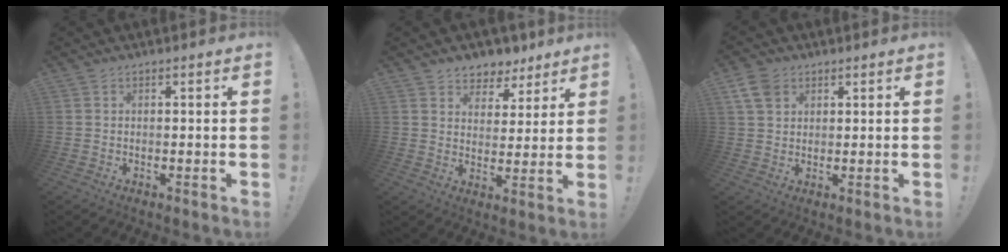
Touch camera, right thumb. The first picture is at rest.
{"total": 6.6, "force": [4.7, 4.6, 1.0], "torque": [-0.005, -0.041, 0.090]}
{"total": 6.3, "force": [3.3, 4.4, 3.1], "torque": [-0.051, -0.006, 0.065]}